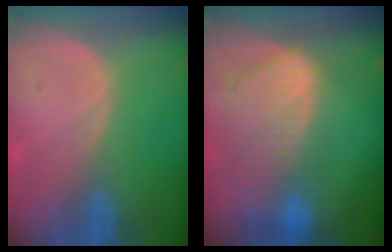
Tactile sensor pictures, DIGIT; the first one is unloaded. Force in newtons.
{"total": 10.4, "press": 8.7, "slide": 5.5}